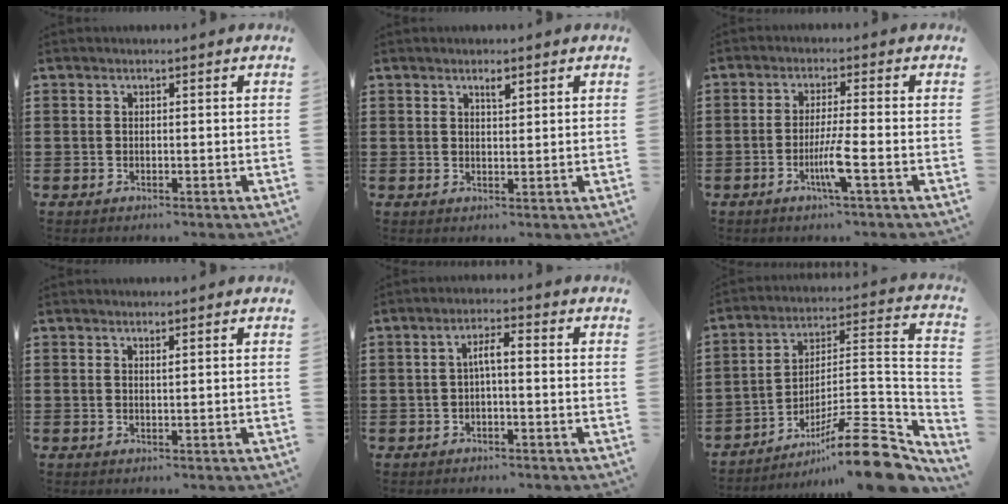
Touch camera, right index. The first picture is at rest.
{"total": 1.7, "force": [1.1, 0.5, 1.2], "torque": [-0.017, 0.000, 0.017]}
{"total": 4.8, "force": [-2.0, -0.4, 4.4], "torque": [-0.089, -0.017, -0.040]}
{"total": 0.6, "force": [0.5, 0.0, 0.4], "torque": [-0.008, 0.000, 0.009]}
{"total": 3.2, "force": [-0.3, 0.7, 3.1], "torque": [-0.058, 0.008, -0.010]}
{"total": 14.2, "force": [-9.9, 2.4, 10.0], "torque": [-0.133, 0.031, -0.174]}